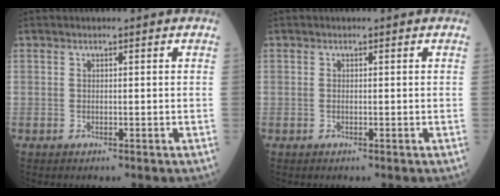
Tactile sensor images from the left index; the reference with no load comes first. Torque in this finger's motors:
{"motor_torque": [-0.02, 0.02, -0.03, 0.00]}